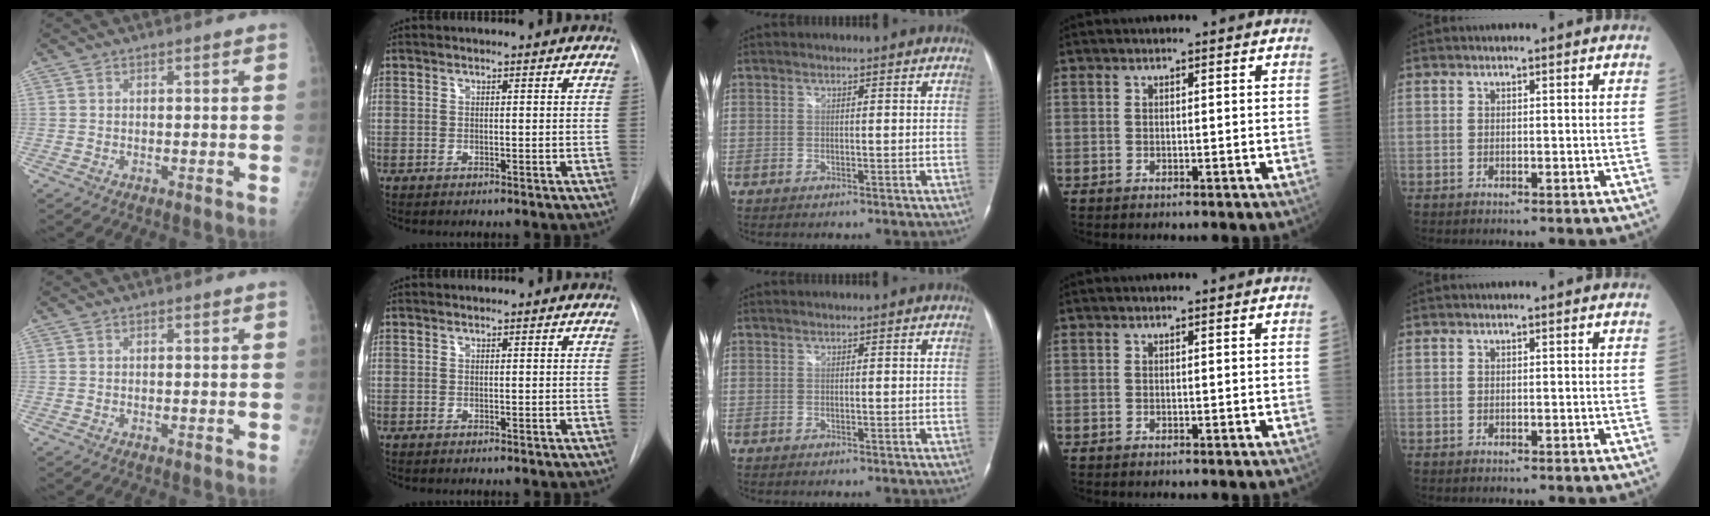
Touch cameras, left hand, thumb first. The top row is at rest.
{}